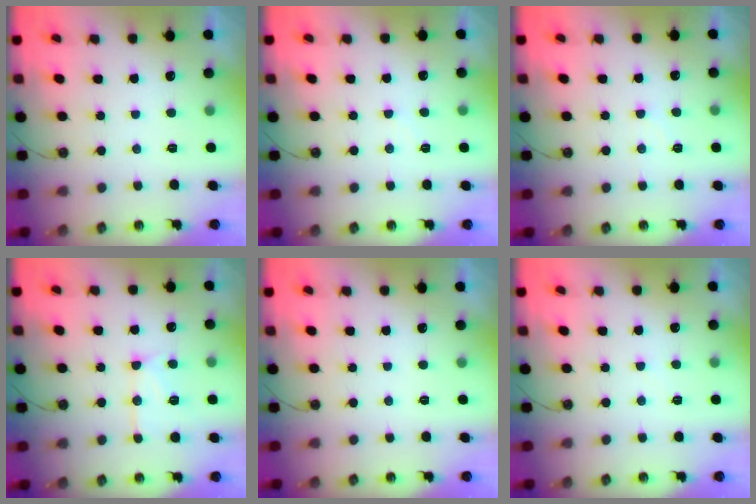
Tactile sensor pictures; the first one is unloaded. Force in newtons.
{"total": 4.1, "press": 4.0, "slide": 0.7}
{"total": 6.1, "press": 6.1, "slide": 0.9}
{"total": 11.8, "press": 11.7, "slide": 1.1}
{"total": 0.0}
{"total": 2.3, "press": 2.3, "slide": 0.4}